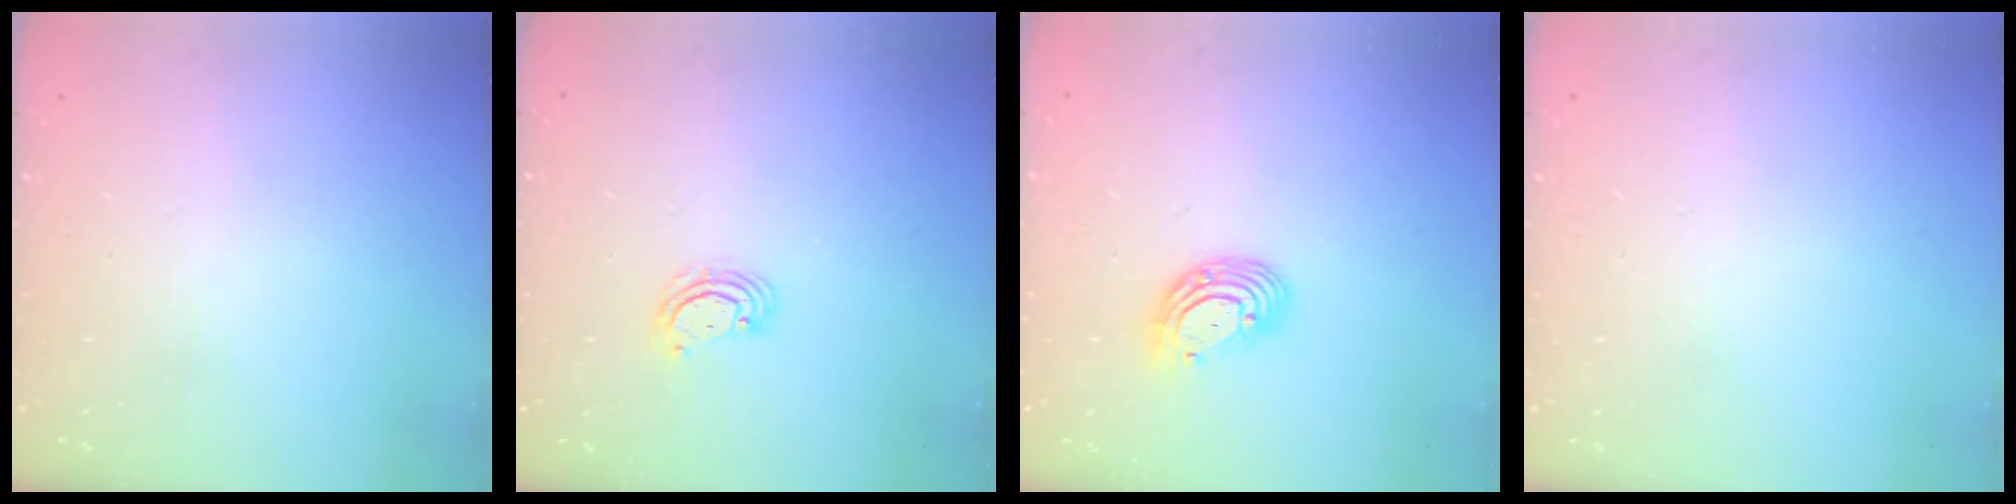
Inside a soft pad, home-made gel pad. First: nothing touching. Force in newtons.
{"total": 4.1, "press": 4.1, "slide": 0.4}
{"total": 9.0, "press": 8.8, "slide": 1.9}
{"total": 0.0}